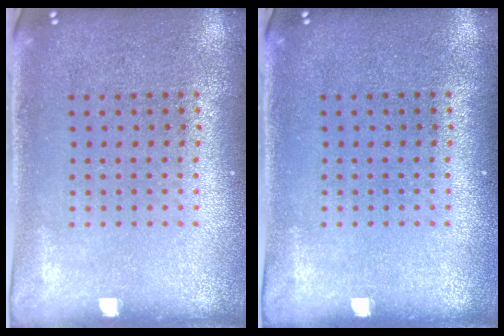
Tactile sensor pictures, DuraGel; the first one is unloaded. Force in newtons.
{"total": 0.0}